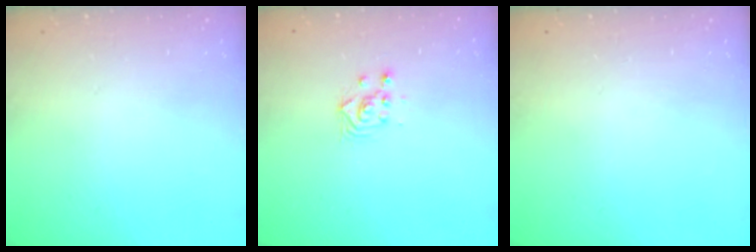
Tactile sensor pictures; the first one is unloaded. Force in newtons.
{"total": 3.0, "press": 3.0, "slide": 0.1}
{"total": 0.0}